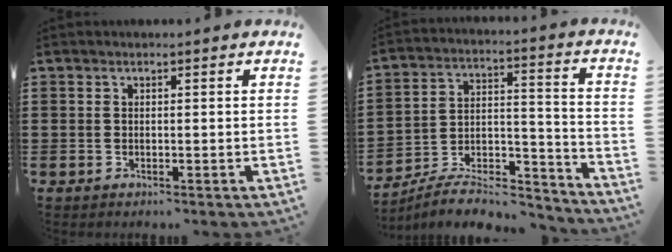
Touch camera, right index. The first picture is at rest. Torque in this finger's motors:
{"motor_torque": [-0.09, -1.20, 0.42, 0.13]}